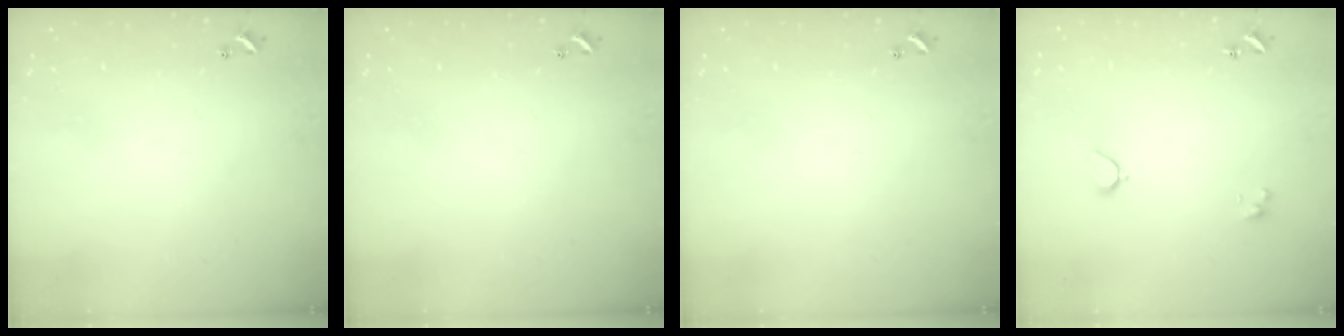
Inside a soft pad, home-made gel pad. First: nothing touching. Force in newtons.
{"total": 0.0}
{"total": 0.0}
{"total": 1.9, "press": 1.9, "slide": 0.6}